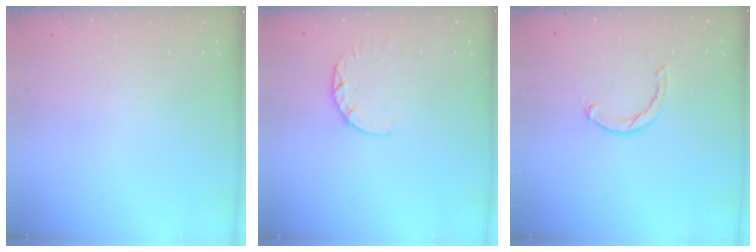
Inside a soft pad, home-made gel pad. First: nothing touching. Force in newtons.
{"total": 3.0, "press": 2.9, "slide": 0.4}
{"total": 1.5, "press": 1.5, "slide": 0.3}